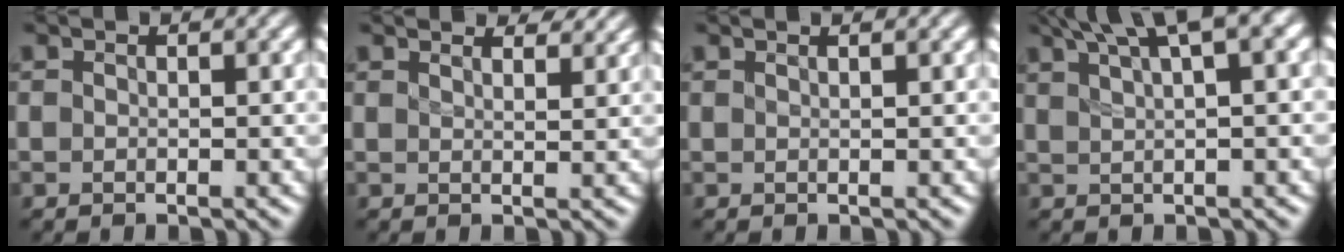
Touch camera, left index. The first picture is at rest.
{"total": 4.7, "force": [4.1, 1.3, 1.9], "torque": [-0.013, 0.016, 0.029]}
{"total": 1.1, "force": [0.7, 0.4, 0.8], "torque": [-0.002, 0.000, -0.001]}
{"total": 7.1, "force": [4.5, 1.6, 5.3], "torque": [-0.073, 0.026, 0.071]}